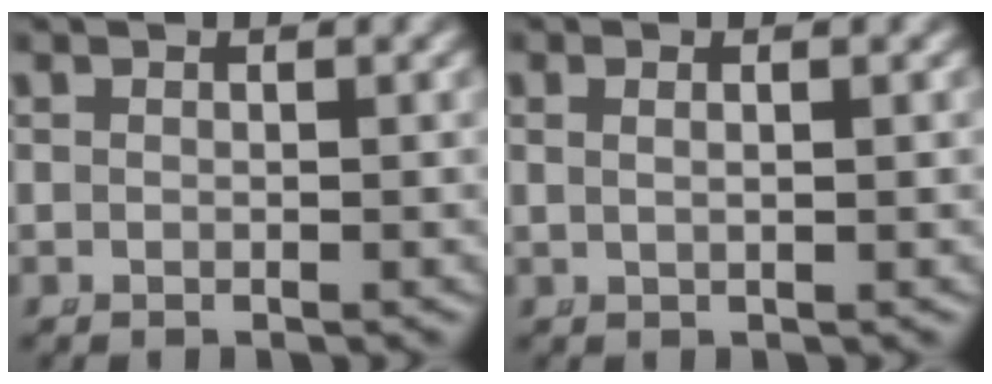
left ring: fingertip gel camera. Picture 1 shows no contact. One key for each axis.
{"total": 0.9, "fx": 0.2, "fy": -0.1, "fz": 0.9, "tx": -0.017, "ty": -0.004, "tz": 0.009}